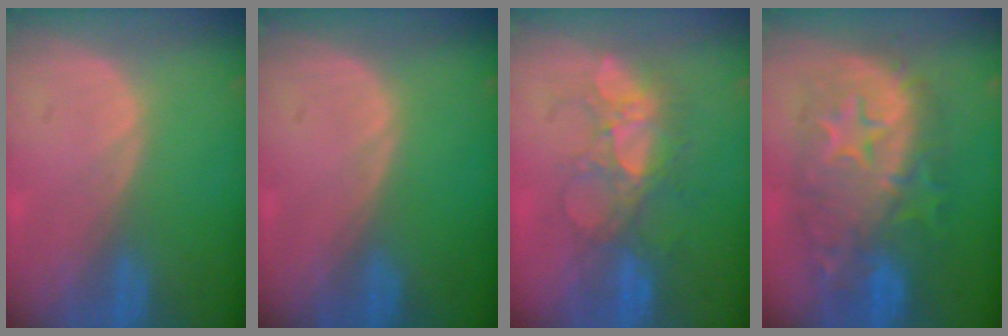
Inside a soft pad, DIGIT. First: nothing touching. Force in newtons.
{"total": 0.0}
{"total": 6.8, "press": 6.6, "slide": 1.6}
{"total": 11.9, "press": 11.9, "slide": 1.0}